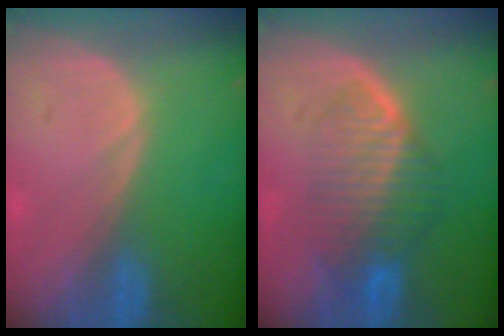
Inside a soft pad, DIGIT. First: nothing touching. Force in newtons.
{"total": 7.6, "press": 6.9, "slide": 3.2}